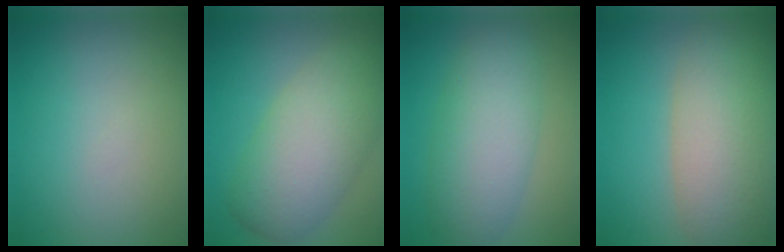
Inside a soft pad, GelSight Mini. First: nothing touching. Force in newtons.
{"total": 7.4, "press": 7.4, "slide": 0.6}
{"total": 6.0, "press": 6.0, "slide": 0.2}
{"total": 8.7, "press": 8.7, "slide": 0.5}